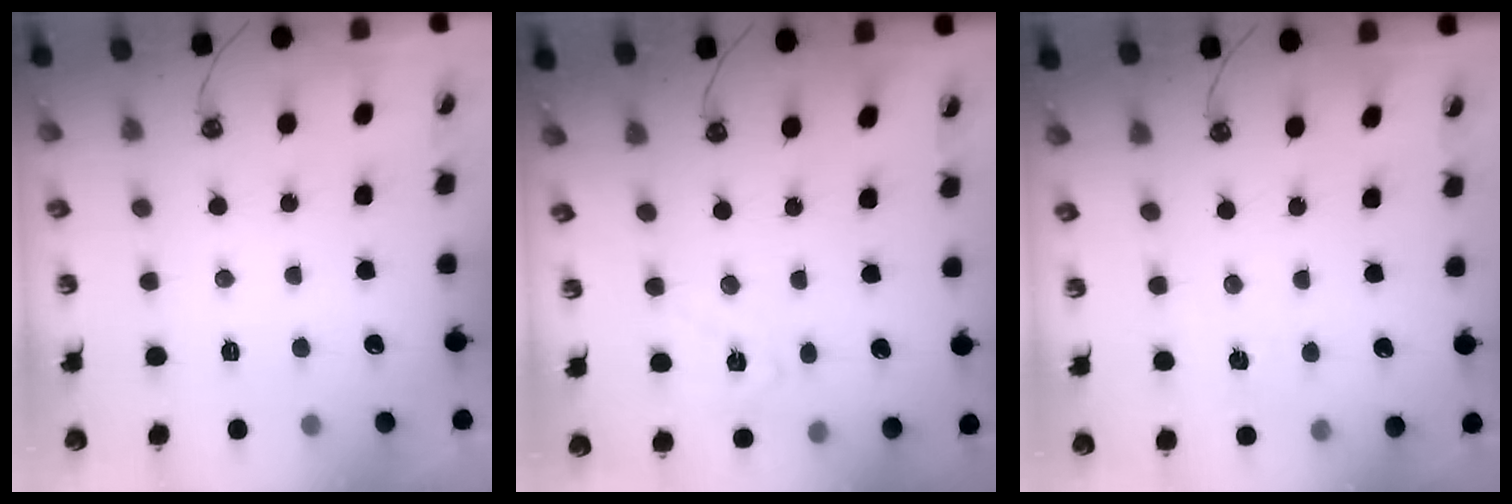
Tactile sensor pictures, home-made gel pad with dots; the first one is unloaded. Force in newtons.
{"total": 9.4, "press": 9.3, "slide": 1.3}
{"total": 3.2, "press": 3.2, "slide": 0.3}